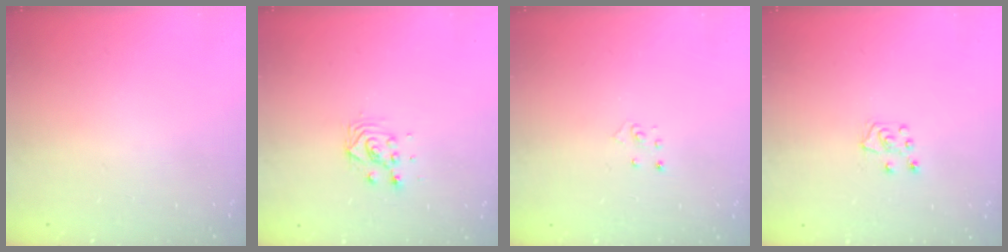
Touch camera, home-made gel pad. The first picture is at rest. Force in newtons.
{"total": 4.8, "press": 4.8, "slide": 0.3}
{"total": 2.8, "press": 2.8, "slide": 0.3}
{"total": 6.4, "press": 6.3, "slide": 0.5}